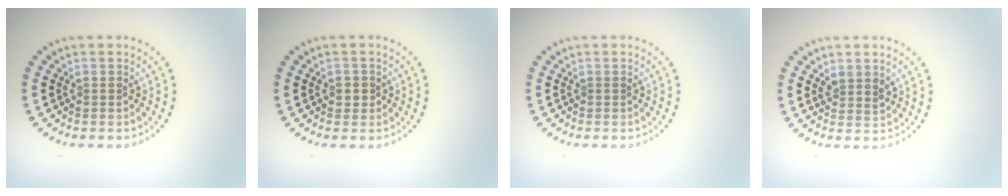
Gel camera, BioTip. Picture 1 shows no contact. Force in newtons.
{"total": 1.1, "press": 1.1, "slide": 0.4}
{"total": 0.0}
{"total": 1.4, "press": 1.3, "slide": 0.7}